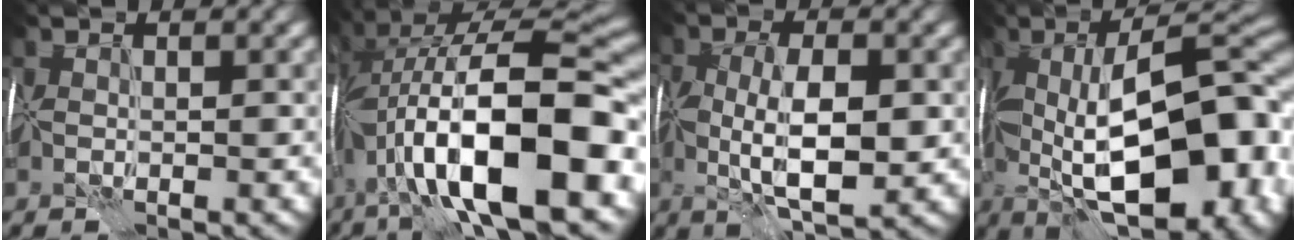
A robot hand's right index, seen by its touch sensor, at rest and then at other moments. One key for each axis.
{"total": 16.4, "fx": -5.6, "fy": 5.1, "fz": 14.6, "tx": -0.244, "ty": 0.026, "tz": -0.096}
{"total": 6.8, "fx": -1.7, "fy": 3.1, "fz": 5.8, "tx": -0.112, "ty": -0.010, "tz": -0.027}
{"total": 17.0, "fx": -4.3, "fy": 6.4, "fz": 15.1, "tx": -0.207, "ty": 0.008, "tz": -0.074}